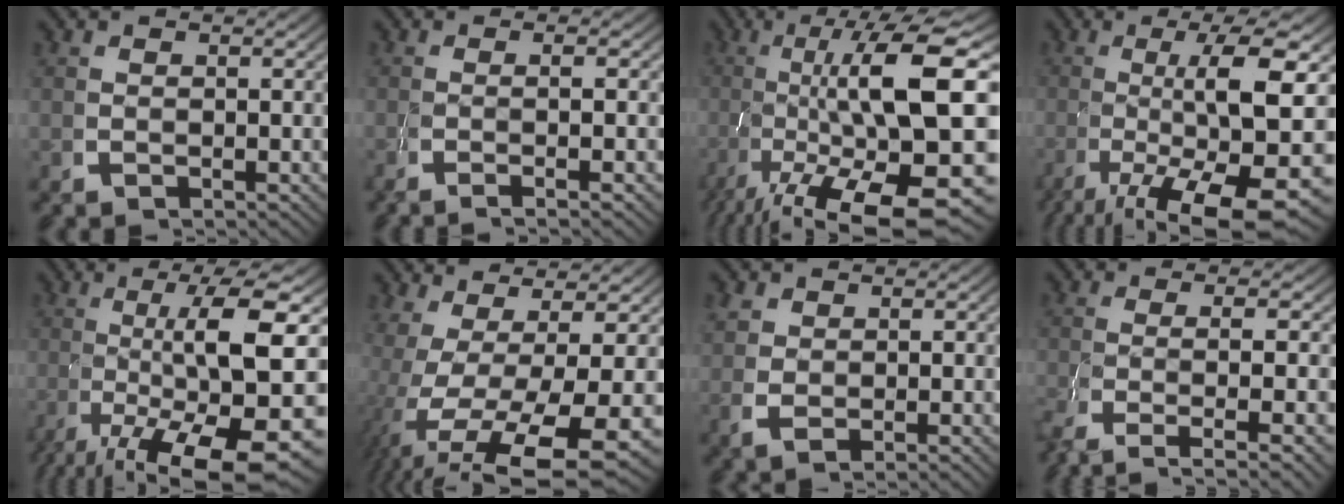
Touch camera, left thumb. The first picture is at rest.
{"total": 2.7, "force": [-0.8, -0.2, 2.6], "torque": [-0.049, 0.002, -0.017]}
{"total": 18.2, "force": [-1.9, 9.6, 15.4], "torque": [-0.271, -0.061, 0.007]}
{"total": 13.7, "force": [-3.3, 6.0, 11.9], "torque": [-0.213, -0.047, -0.020]}
{"total": 15.3, "force": [-3.2, 7.2, 13.2], "torque": [-0.234, -0.054, -0.015]}
{"total": 11.1, "force": [-2.5, 5.8, 9.2], "torque": [-0.195, -0.059, 0.003]}
{"total": 1.8, "force": [0.8, 1.1, 1.3], "torque": [-0.036, -0.007, 0.022]}
{"total": 6.8, "force": [-3.0, 2.2, 5.7], "torque": [-0.114, -0.025, -0.036]}